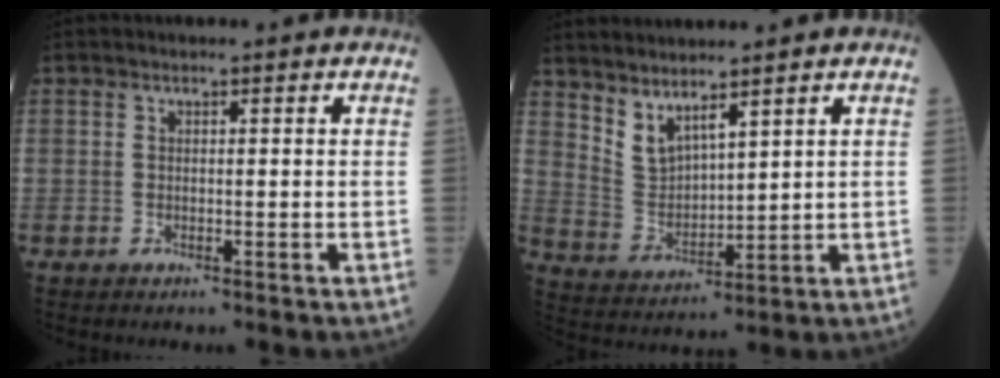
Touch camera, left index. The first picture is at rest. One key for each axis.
{"total": 5.9, "fx": 4.9, "fy": 1.4, "fz": 3.1, "tx": -0.075, "ty": -0.007, "tz": 0.115}